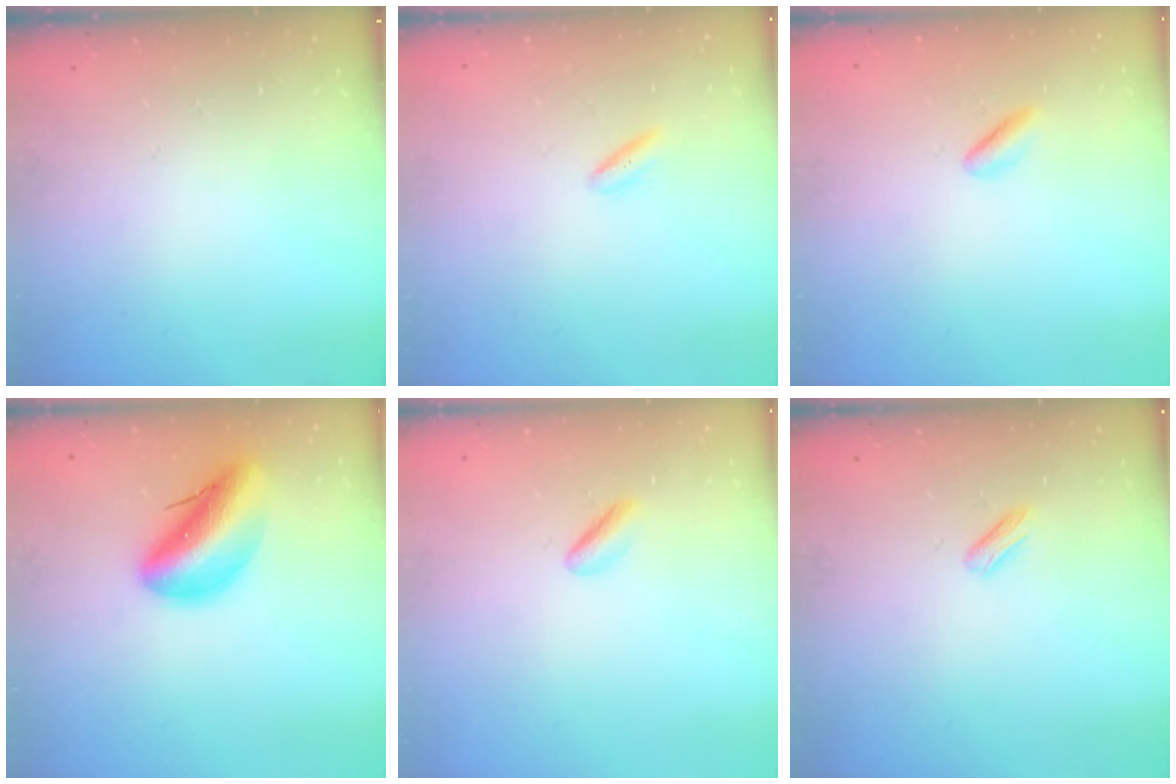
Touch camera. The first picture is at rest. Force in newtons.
{"total": 1.7, "press": 1.5, "slide": 0.8}
{"total": 1.1, "press": 0.9, "slide": 0.7}
{"total": 14.3, "press": 13.7, "slide": 4.1}
{"total": 1.8, "press": 1.5, "slide": 0.9}
{"total": 2.4, "press": 2.3, "slide": 0.8}